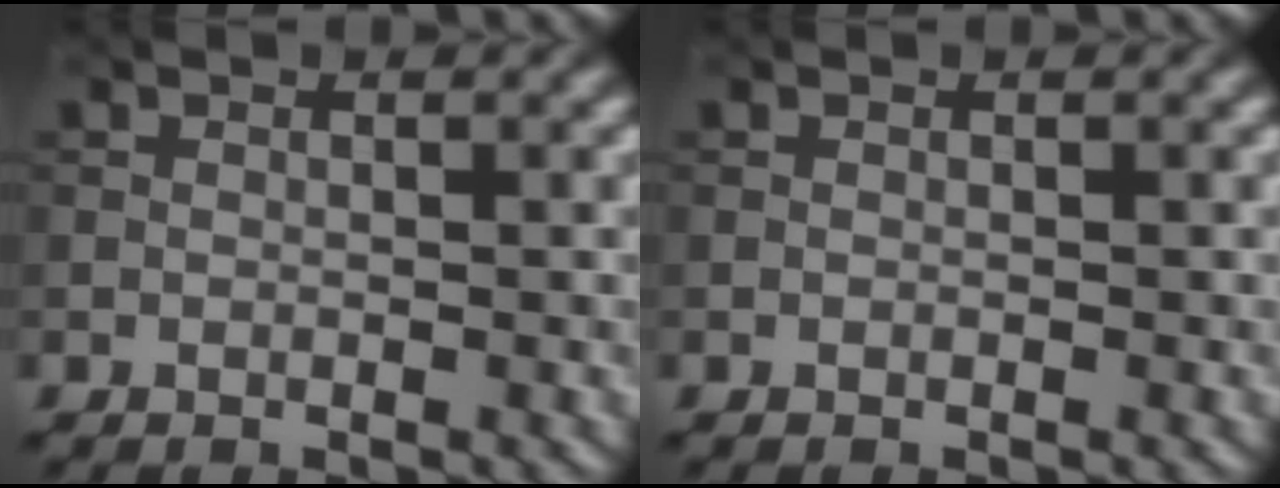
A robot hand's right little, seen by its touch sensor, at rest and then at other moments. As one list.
[{"total": 0.0}]